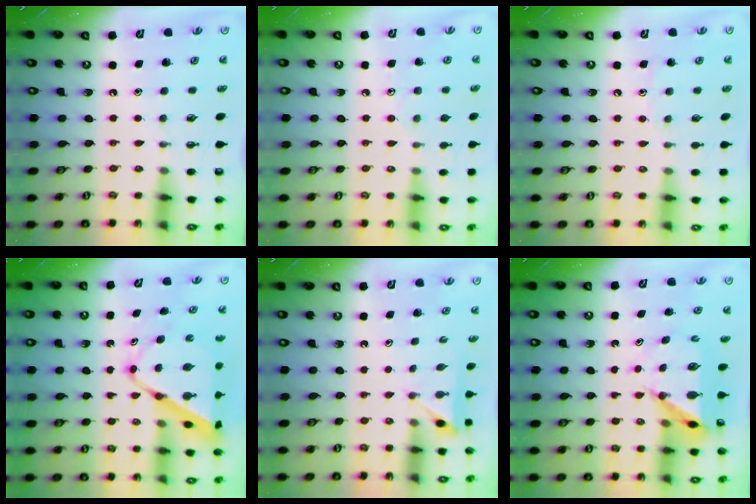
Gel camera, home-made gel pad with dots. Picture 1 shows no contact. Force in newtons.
{"total": 6.4, "press": 6.4, "slide": 0.6}
{"total": 4.4, "press": 4.4, "slide": 0.5}
{"total": 12.2, "press": 12.1, "slide": 1.2}
{"total": 2.5, "press": 2.5, "slide": 0.3}
{"total": 6.7, "press": 6.7, "slide": 0.5}